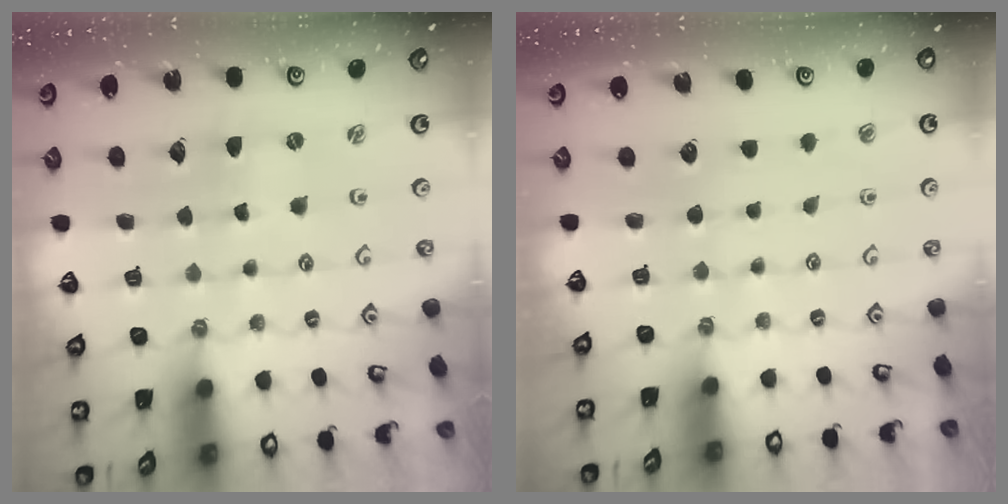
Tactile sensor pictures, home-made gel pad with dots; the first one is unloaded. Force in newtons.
{"total": 0.0}